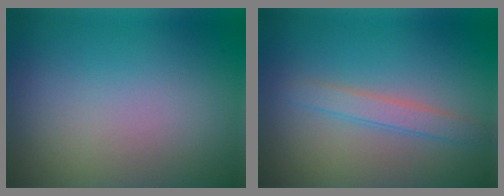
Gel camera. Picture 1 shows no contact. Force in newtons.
{"total": 1.9, "press": 1.9, "slide": 0.1}